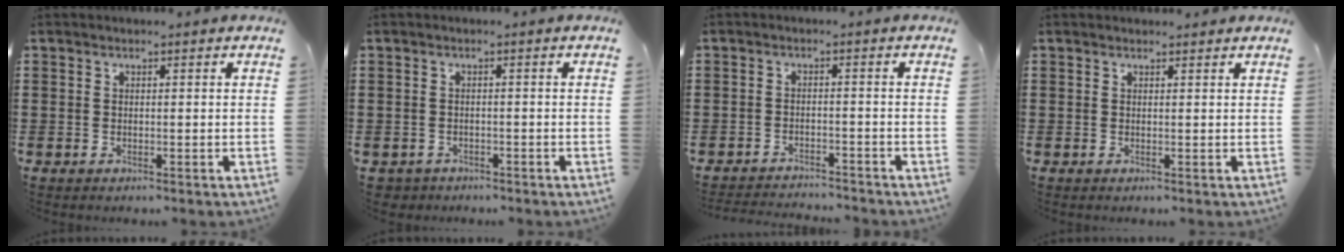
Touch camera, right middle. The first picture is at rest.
{"total": 1.2, "force": [-1.1, 0.5, -0.2], "torque": [-0.002, 0.002, -0.026]}
{"total": 2.6, "force": [-2.6, 0.1, 0.0], "torque": [-0.005, 0.001, -0.056]}
{"total": 0.6, "force": [0.6, 0.0, 0.1], "torque": [0.005, -0.003, 0.009]}